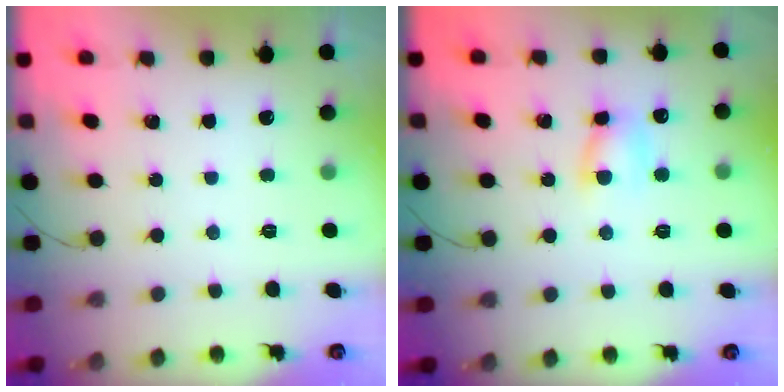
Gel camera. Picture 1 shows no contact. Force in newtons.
{"total": 5.7, "press": 5.7, "slide": 0.2}